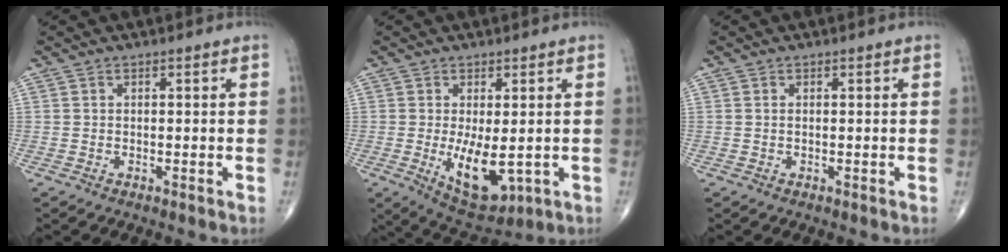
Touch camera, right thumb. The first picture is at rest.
{"total": 9.1, "force": [-1.1, 4.0, 8.1], "torque": [-0.118, -0.023, -0.001]}
{"total": 0.0}